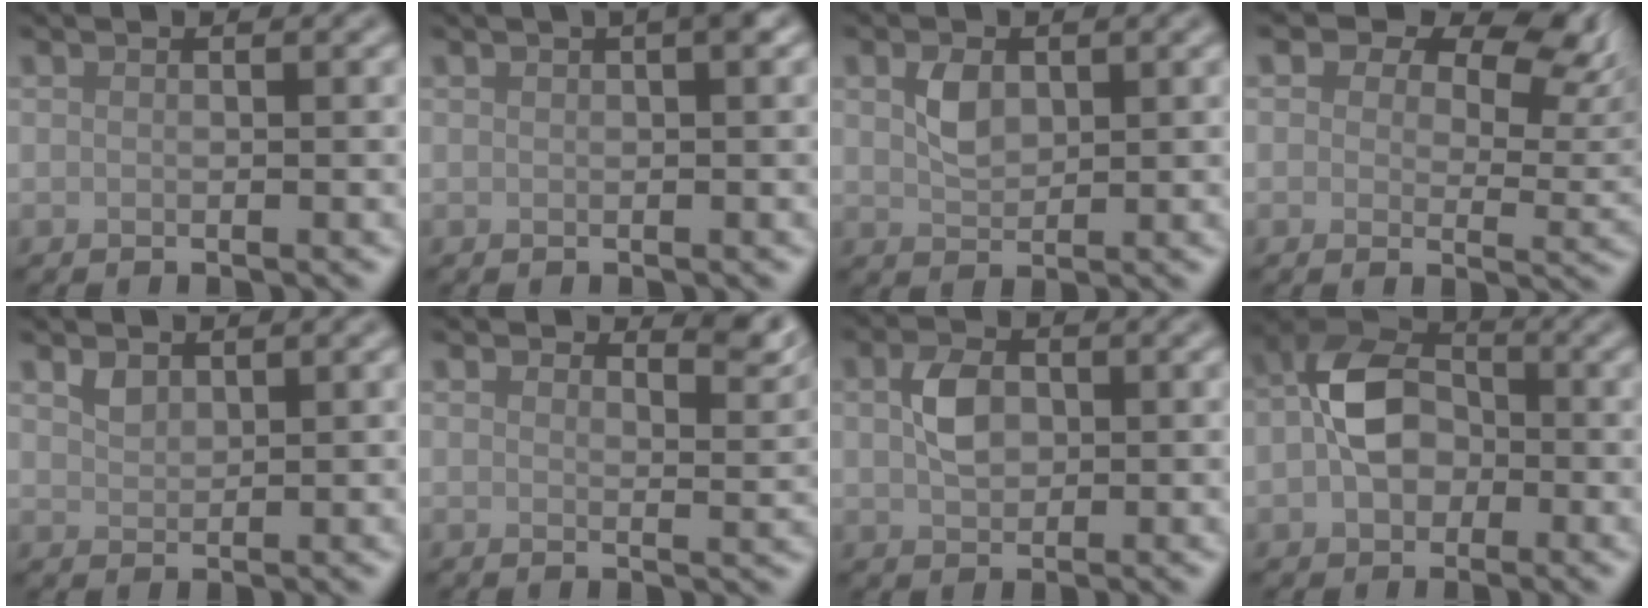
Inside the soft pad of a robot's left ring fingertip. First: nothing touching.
{"total": 1.3, "force": [0.6, 0.2, 1.1], "torque": [-0.012, 0.008, 0.008]}
{"total": 2.3, "force": [0.7, 1.5, 1.6], "torque": [-0.034, 0.000, 0.016]}
{"total": 9.1, "force": [5.9, 4.8, 5.1], "torque": [-0.071, -0.002, 0.085]}
{"total": 1.2, "force": [0.9, 0.7, 0.5], "torque": [-0.011, 0.000, 0.022]}
{"total": 2.8, "force": [2.3, 0.9, 1.3], "torque": [-0.016, -0.007, 0.029]}
{"total": 3.1, "force": [0.4, 2.2, 2.2], "torque": [-0.046, 0.005, 0.004]}
{"total": 5.9, "force": [-0.9, 4.3, 3.9], "torque": [-0.068, 0.012, -0.027]}